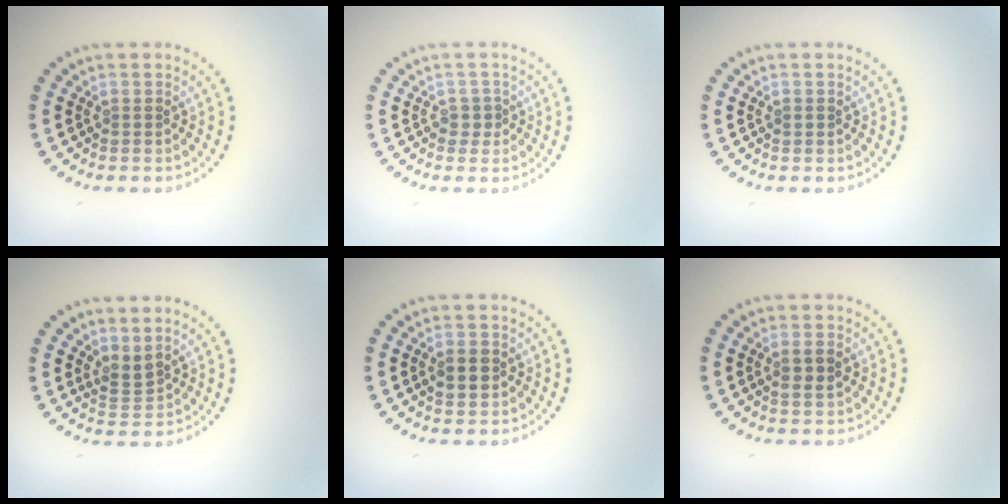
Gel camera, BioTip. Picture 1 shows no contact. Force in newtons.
{"total": 1.0, "press": 0.8, "slide": 0.7}
{"total": 0.7, "press": 0.7, "slide": 0.2}
{"total": 1.8, "press": 1.3, "slide": 1.1}
{"total": 2.5, "press": 2.5, "slide": 0.2}
{"total": 1.8, "press": 1.7, "slide": 0.4}